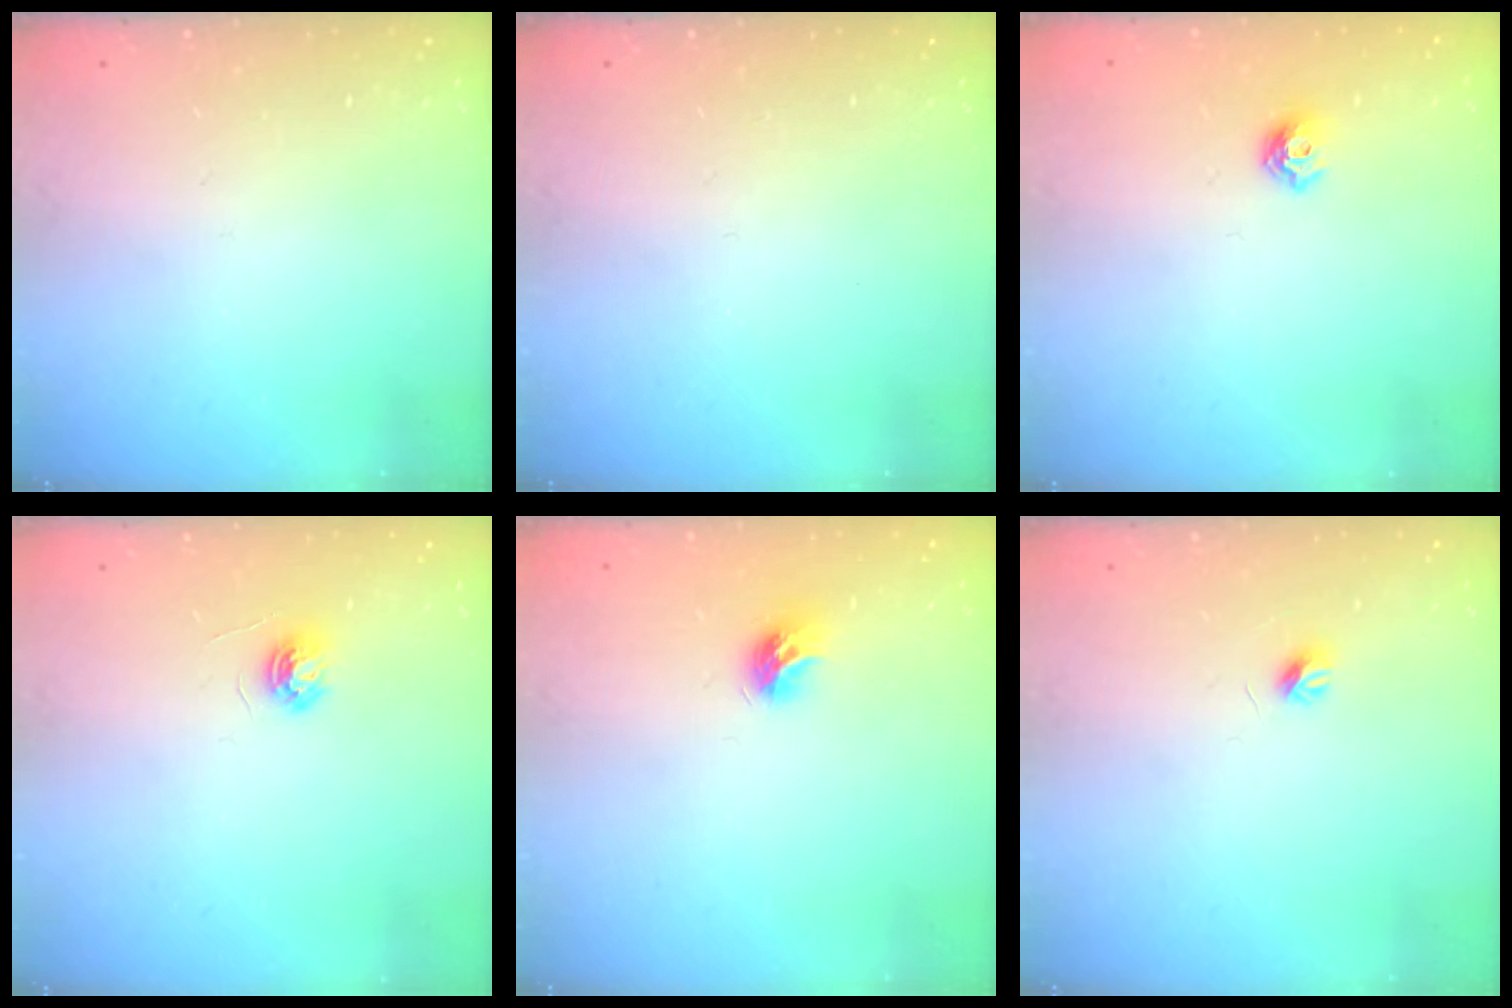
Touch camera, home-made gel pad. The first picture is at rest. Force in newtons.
{"total": 0.0}
{"total": 7.3, "press": 7.2, "slide": 0.8}
{"total": 4.4, "press": 4.4, "slide": 0.5}
{"total": 7.5, "press": 7.5, "slide": 0.1}
{"total": 4.1, "press": 4.0, "slide": 0.6}